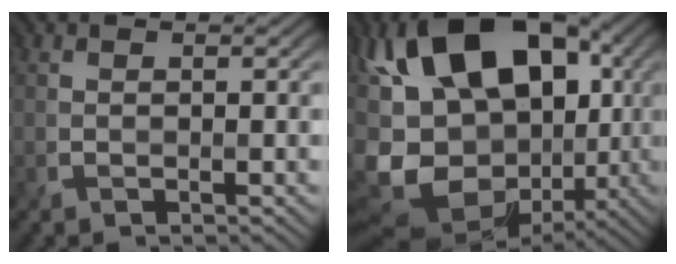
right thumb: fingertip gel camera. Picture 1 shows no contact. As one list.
[{"total": 19.9, "force": [-0.1, 13.6, 14.5], "torque": [-0.276, -0.001, 0.011]}]